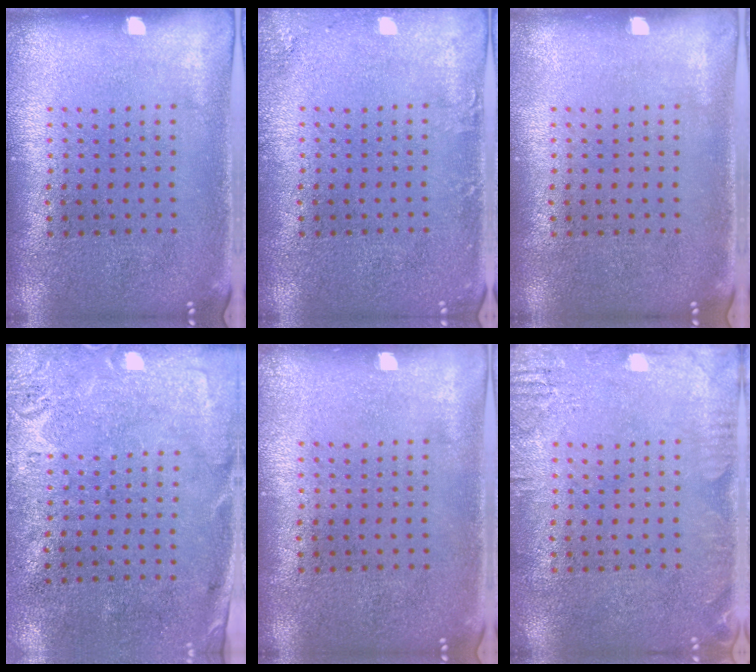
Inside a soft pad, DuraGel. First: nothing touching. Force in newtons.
{"total": 1.3, "press": 1.3, "slide": 0.0}
{"total": 0.0}
{"total": 2.9, "press": 2.2, "slide": 1.8}
{"total": 0.0}
{"total": 2.3, "press": 2.3, "slide": 0.2}